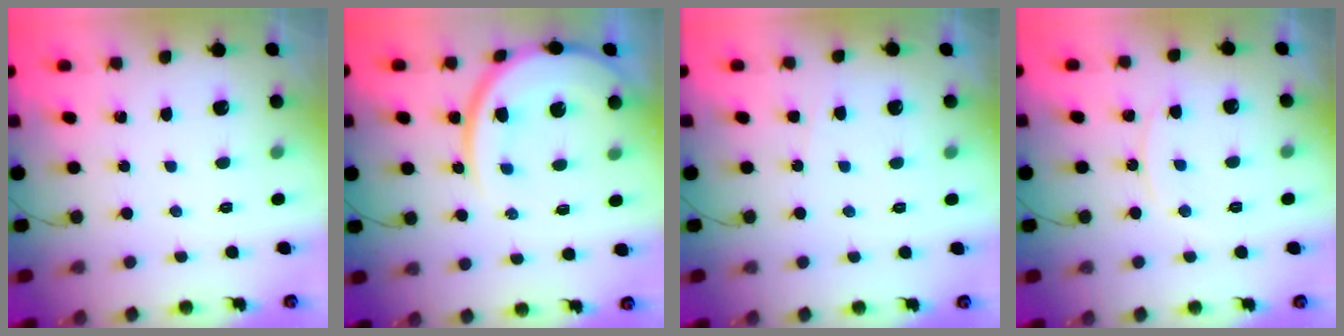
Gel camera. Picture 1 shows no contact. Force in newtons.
{"total": 14.9, "press": 14.9, "slide": 1.3}
{"total": 3.7, "press": 3.7, "slide": 0.2}
{"total": 9.0, "press": 9.0, "slide": 0.7}